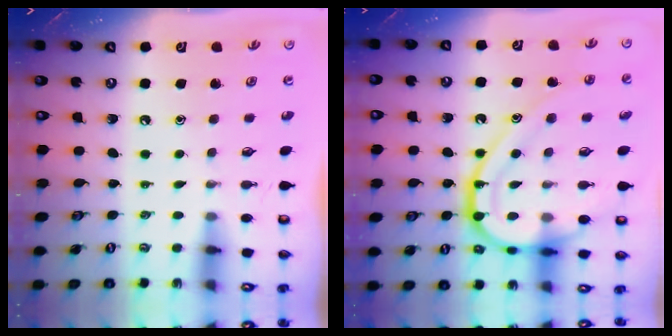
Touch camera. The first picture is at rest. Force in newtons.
{"total": 19.8, "press": 19.7, "slide": 2.0}